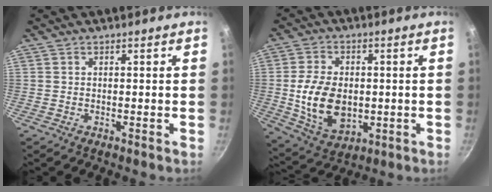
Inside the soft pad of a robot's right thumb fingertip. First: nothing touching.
{"total": 13.4, "force": [-0.7, 9.1, 9.8], "torque": [-0.165, -0.005, 0.000]}